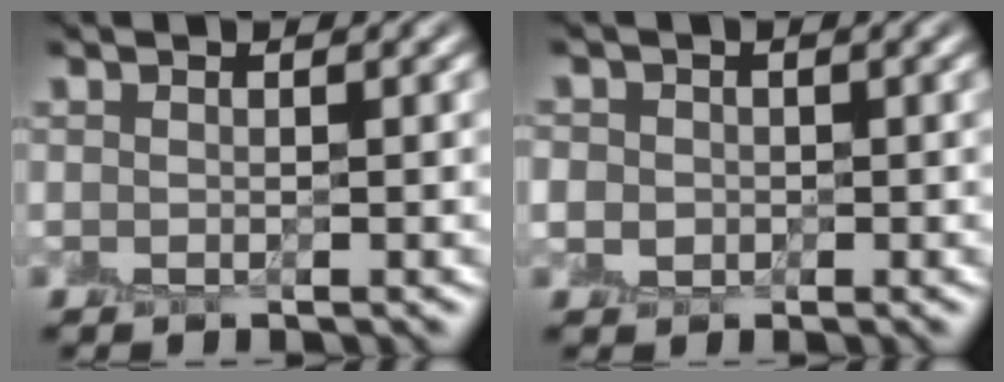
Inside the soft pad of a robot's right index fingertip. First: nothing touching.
{"total": 1.7, "force": [-0.2, 1.6, 0.4], "torque": [-0.001, 0.001, -0.002]}